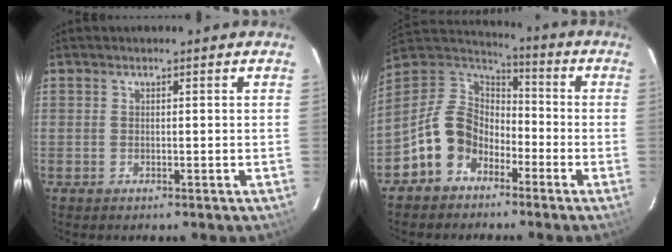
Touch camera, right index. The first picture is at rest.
{"total": 12.4, "force": [-6.5, 9.2, 5.1], "torque": [-0.117, 0.029, -0.123]}